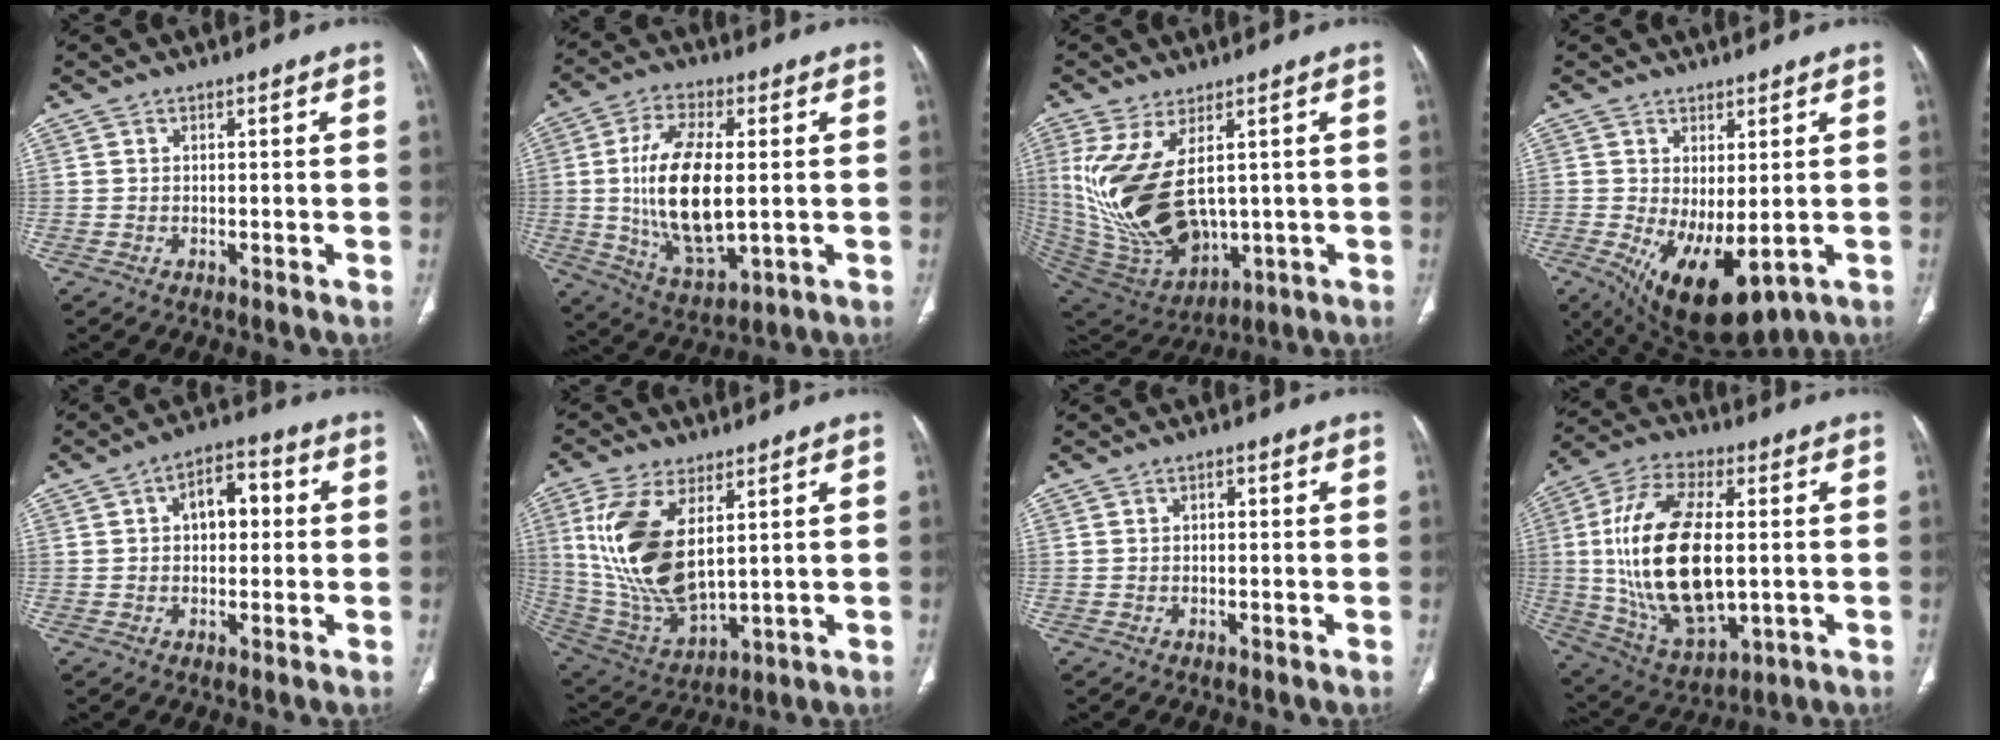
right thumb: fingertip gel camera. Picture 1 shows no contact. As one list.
[{"total": 17.1, "force": [0.2, 7.8, 15.2], "torque": [-0.288, -0.014, 0.013]}, {"total": 19.3, "force": [2.5, 10.4, 16.1], "torque": [-0.324, -0.025, 0.083]}, {"total": 12.0, "force": [-2.9, 5.4, 10.4], "torque": [-0.168, -0.017, -0.018]}, {"total": 7.9, "force": [1.3, 4.7, 6.2], "torque": [-0.071, 0.020, 0.014]}, {"total": 17.6, "force": [4.7, 8.4, 14.8], "torque": [-0.301, -0.024, 0.110]}, {"total": 1.2, "force": [0.2, 0.7, 1.0], "torque": [-0.018, 0.007, 0.003]}, {"total": 23.4, "force": [0.3, 11.7, 20.2], "torque": [-0.396, -0.004, 0.019]}]